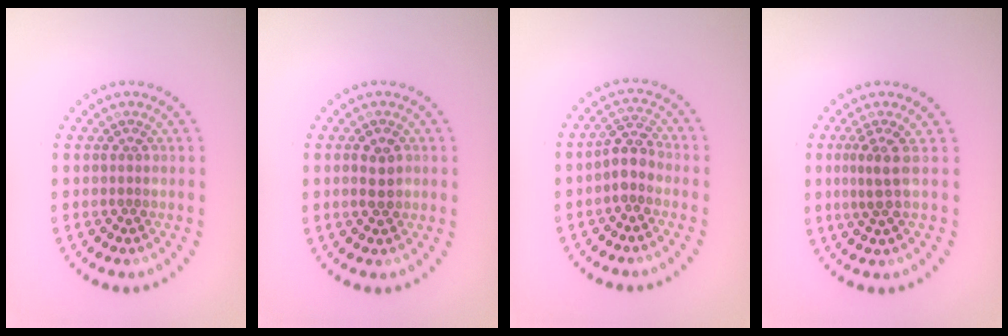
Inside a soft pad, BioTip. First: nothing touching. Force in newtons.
{"total": 2.0, "press": 2.0, "slide": 0.1}
{"total": 2.4, "press": 2.1, "slide": 1.2}
{"total": 2.2, "press": 1.5, "slide": 1.7}